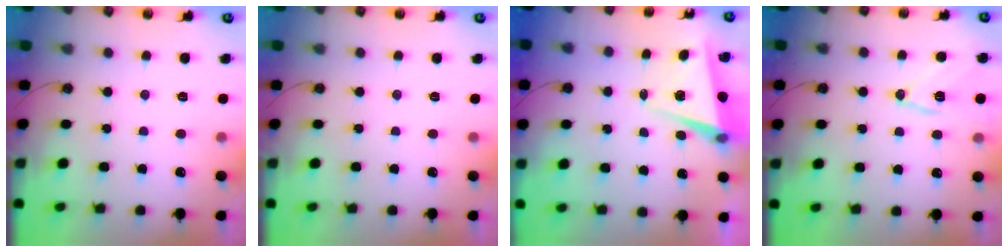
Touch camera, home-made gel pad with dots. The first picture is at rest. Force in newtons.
{"total": 0.0}
{"total": 5.5, "press": 5.4, "slide": 0.8}
{"total": 12.1, "press": 12.1, "slide": 0.3}